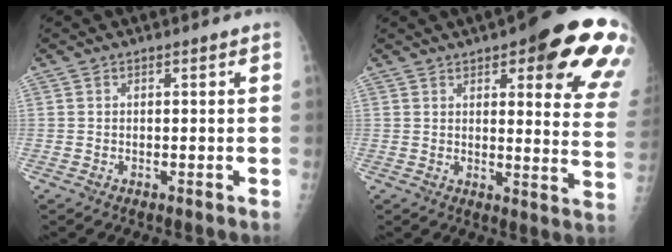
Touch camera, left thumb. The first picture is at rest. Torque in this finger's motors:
{"motor_torque": [0.52, 0.47, 1.87, -0.90, 0.10]}